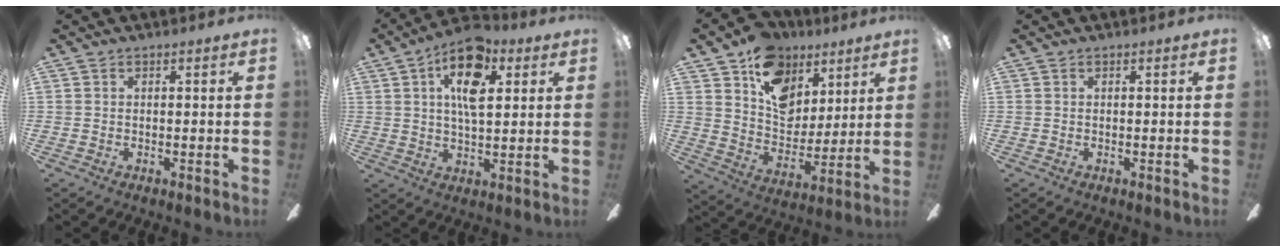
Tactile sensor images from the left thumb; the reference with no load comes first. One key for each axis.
{"total": 14.4, "fx": 6.0, "fy": 7.4, "fz": 10.8, "tx": -0.165, "ty": -0.002, "tz": 0.102}
{"total": 16.5, "fx": 9.1, "fy": 11.8, "fz": 7.1, "tx": -0.115, "ty": -0.046, "tz": 0.175}
{"total": 0.0}